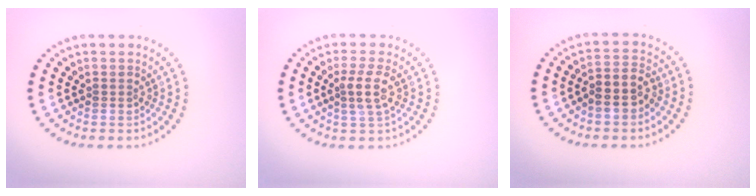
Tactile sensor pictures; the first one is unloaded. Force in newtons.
{"total": 2.4, "press": 2.1, "slide": 1.2}
{"total": 3.0, "press": 2.7, "slide": 1.2}